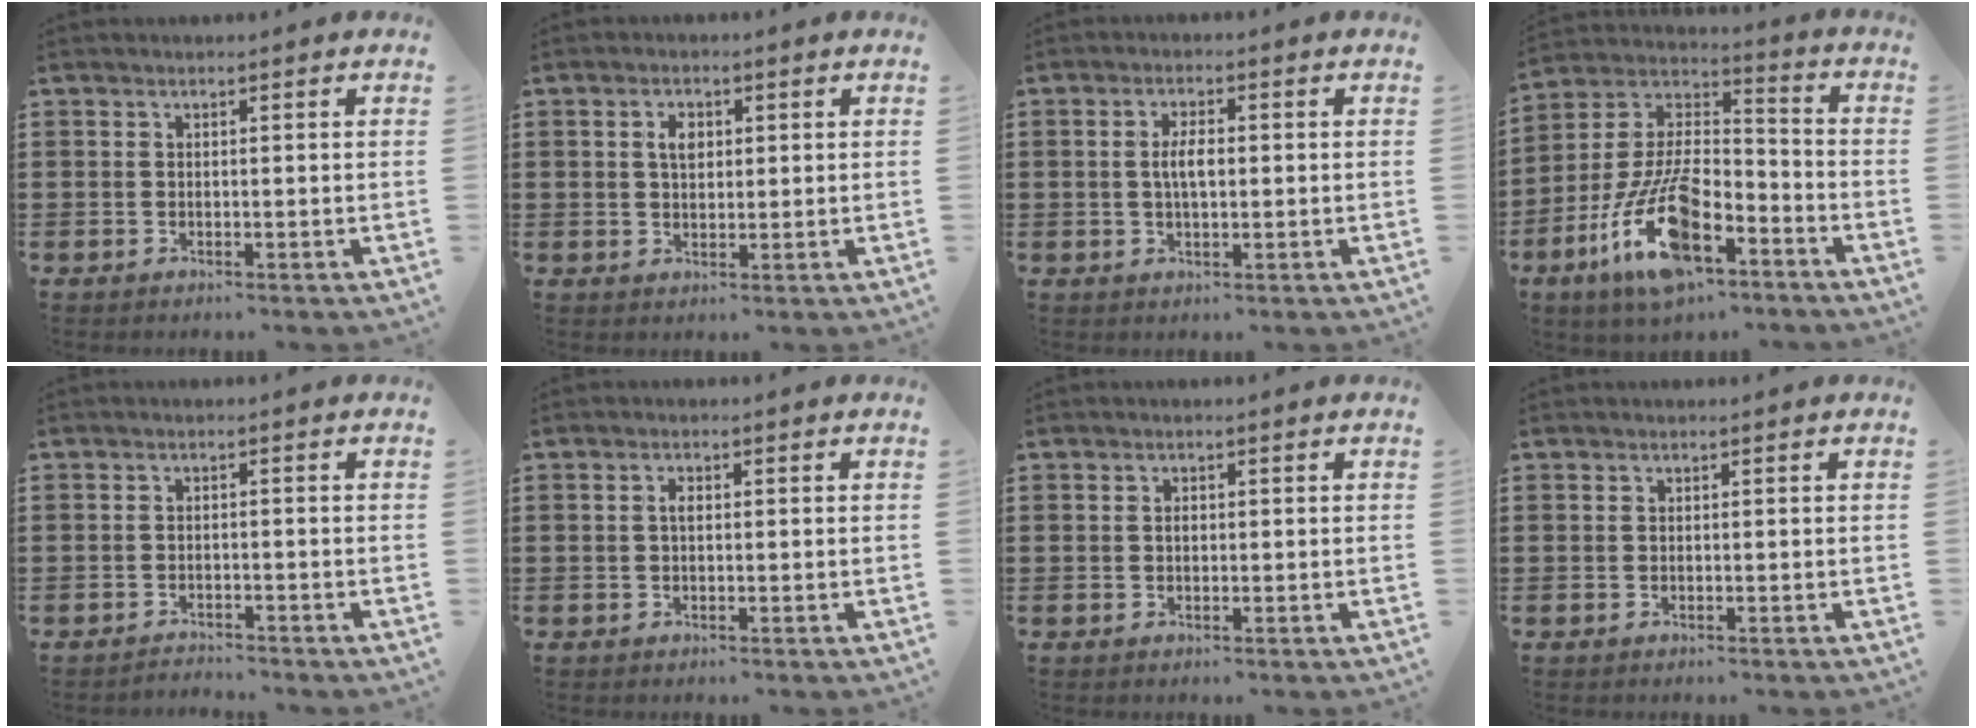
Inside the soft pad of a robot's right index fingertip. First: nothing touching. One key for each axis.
{"total": 3.0, "fx": 0.7, "fy": 1.9, "fz": 2.2, "tx": -0.042, "ty": 0.007, "tz": 0.009}
{"total": 3.6, "fx": 0.1, "fy": 1.4, "fz": 3.3, "tx": -0.065, "ty": 0.003, "tz": 0.000}
{"total": 15.7, "fx": -8.5, "fy": 5.9, "fz": 11.8, "tx": -0.242, "ty": 0.019, "tz": -0.152}
{"total": 1.7, "fx": -1.7, "fy": -0.1, "fz": -0.1, "tx": -0.002, "ty": 0.000, "tz": -0.038}
{"total": 1.5, "fx": 0.1, "fy": 0.7, "fz": 1.3, "tx": -0.026, "ty": 0.004, "tz": 0.000}
{"total": 1.0, "fx": 0.0, "fy": 0.6, "fz": 0.8, "tx": -0.017, "ty": 0.001, "tz": 0.001}
{"total": 0.0}